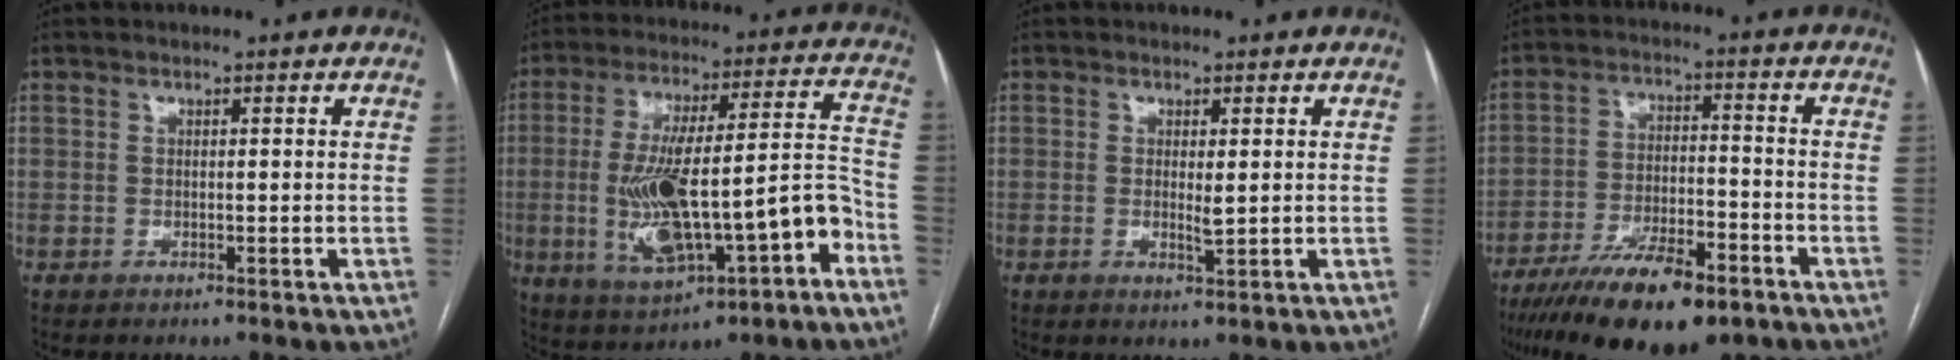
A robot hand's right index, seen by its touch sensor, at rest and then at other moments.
{"total": 18.8, "force": [-6.0, 4.8, 17.2], "torque": [-0.298, 0.026, -0.079]}
{"total": 1.9, "force": [0.2, 0.3, 1.8], "torque": [-0.033, -0.003, 0.006]}
{"total": 15.5, "force": [-10.7, 4.5, 10.3], "torque": [-0.177, -0.020, -0.182]}